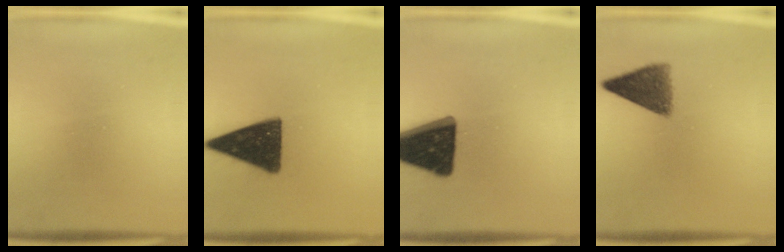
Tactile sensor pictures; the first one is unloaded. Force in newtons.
{"total": 14.6}
{"total": 18.0}
{"total": 6.8}